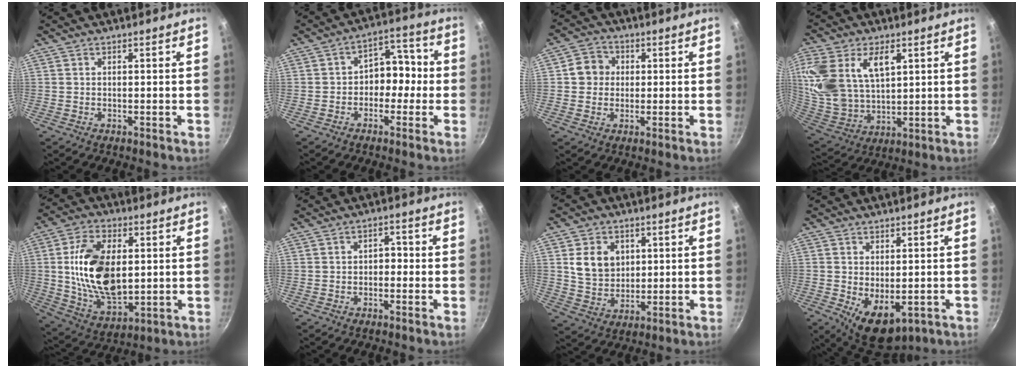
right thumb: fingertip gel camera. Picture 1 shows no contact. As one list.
[{"total": 8.5, "force": [-1.0, 6.0, 5.9], "torque": [-0.044, 0.040, -0.030]}, {"total": 5.8, "force": [0.5, 5.3, 2.2], "torque": [-0.017, 0.010, 0.000]}, {"total": 20.6, "force": [6.7, 12.6, 14.9], "torque": [-0.322, -0.008, 0.135]}, {"total": 18.1, "force": [1.9, 10.3, 14.8], "torque": [-0.257, -0.012, 0.045]}, {"total": 2.6, "force": [-0.5, 1.8, 1.7], "torque": [-0.007, 0.014, -0.017]}, {"total": 8.8, "force": [2.4, 7.1, 4.6], "torque": [-0.049, -0.014, 0.054]}, {"total": 9.5, "force": [-2.8, 5.4, 7.3], "torque": [-0.100, -0.005, -0.022]}]